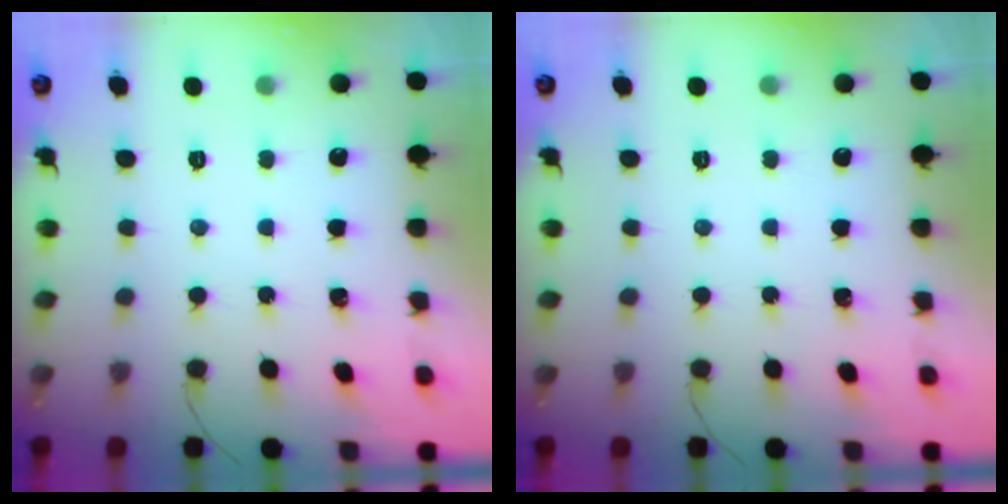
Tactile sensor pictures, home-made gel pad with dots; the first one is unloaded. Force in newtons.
{"total": 0.0}